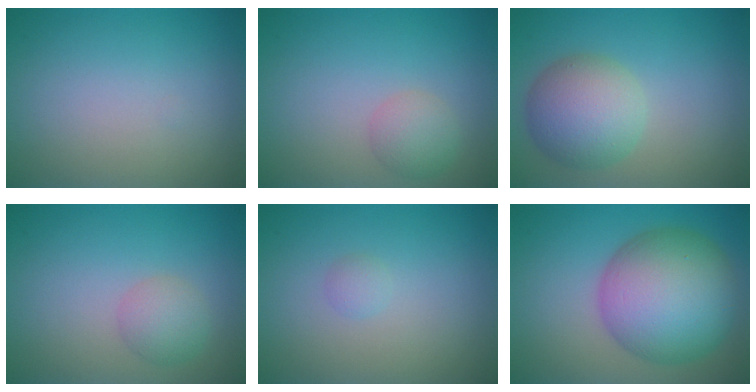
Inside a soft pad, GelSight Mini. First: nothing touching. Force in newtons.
{"total": 2.1, "press": 2.1, "slide": 0.1}
{"total": 6.0, "press": 6.0, "slide": 0.3}
{"total": 2.3, "press": 2.3, "slide": 0.1}
{"total": 0.8, "press": 0.8, "slide": 0.1}
{"total": 11.6, "press": 11.6, "slide": 0.3}